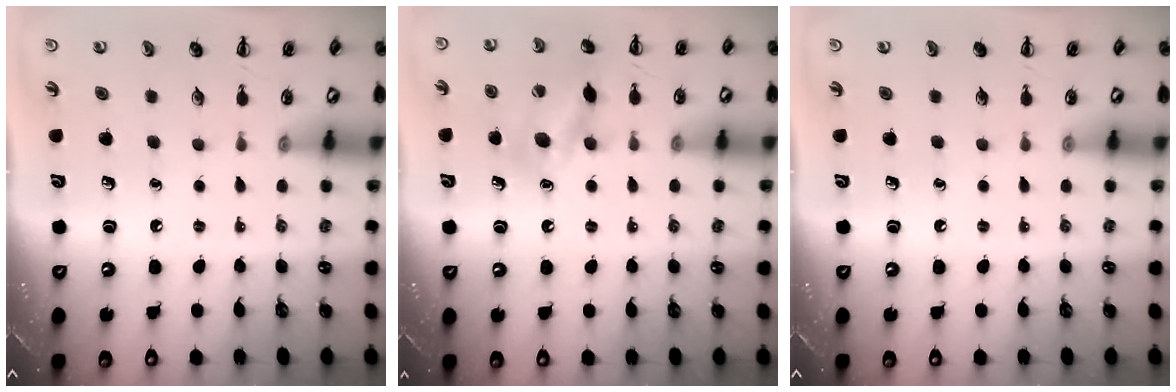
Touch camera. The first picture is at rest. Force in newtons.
{"total": 12.7, "press": 12.6, "slide": 2.0}
{"total": 0.0}